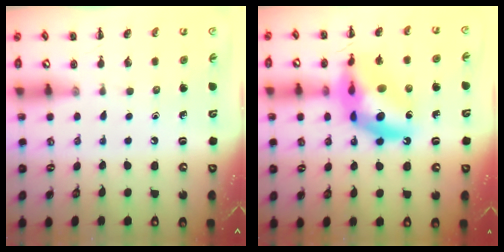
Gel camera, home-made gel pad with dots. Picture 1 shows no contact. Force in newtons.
{"total": 17.7, "press": 17.2, "slide": 4.5}